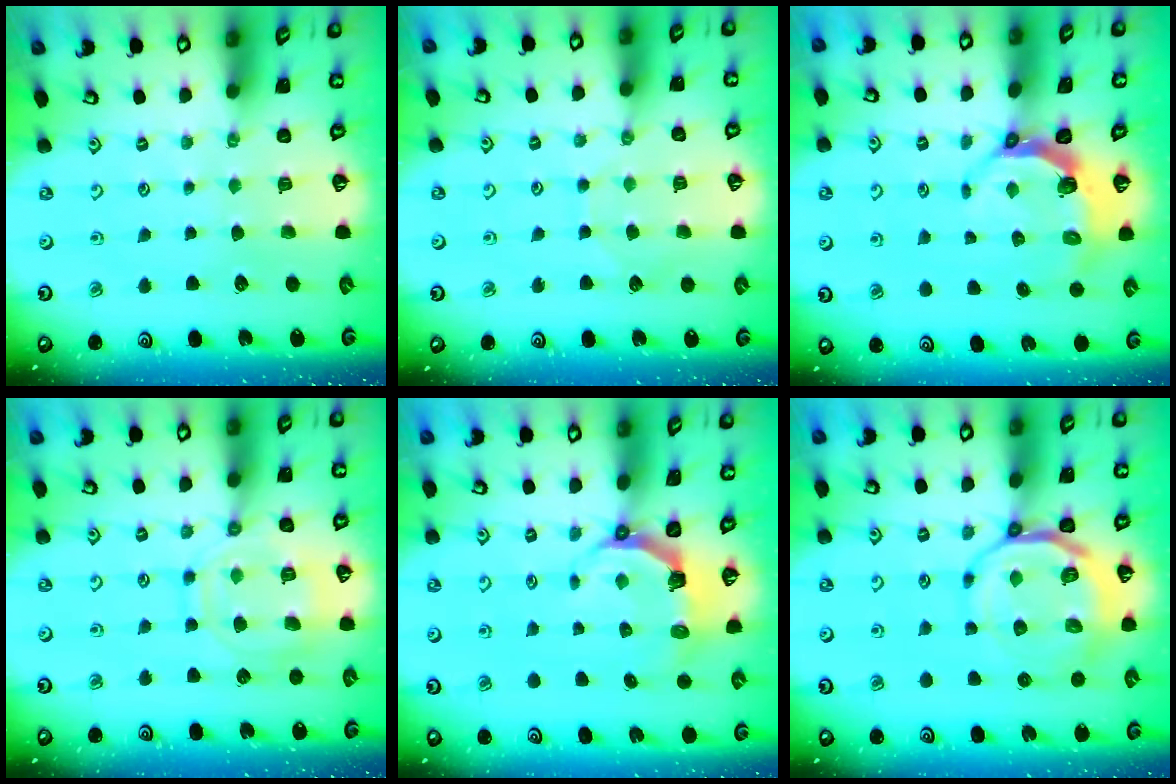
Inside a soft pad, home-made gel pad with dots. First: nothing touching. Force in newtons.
{"total": 4.8, "press": 4.8, "slide": 0.4}
{"total": 4.8, "press": 3.6, "slide": 3.2}
{"total": 11.5, "press": 11.5, "slide": 1.1}
{"total": 4.9, "press": 3.2, "slide": 3.7}
{"total": 11.2, "press": 10.9, "slide": 2.3}